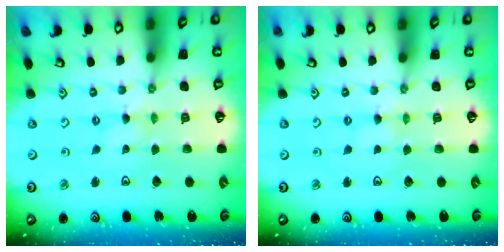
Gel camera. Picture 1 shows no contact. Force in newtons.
{"total": 0.9, "press": 0.8, "slide": 0.2}